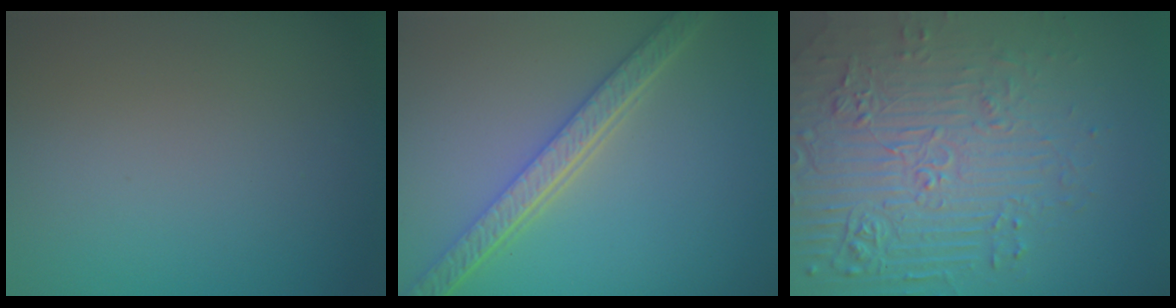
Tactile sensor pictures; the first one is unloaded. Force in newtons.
{"total": 5.3, "press": 4.0, "slide": 3.4}
{"total": 7.9, "press": 5.6, "slide": 5.5}